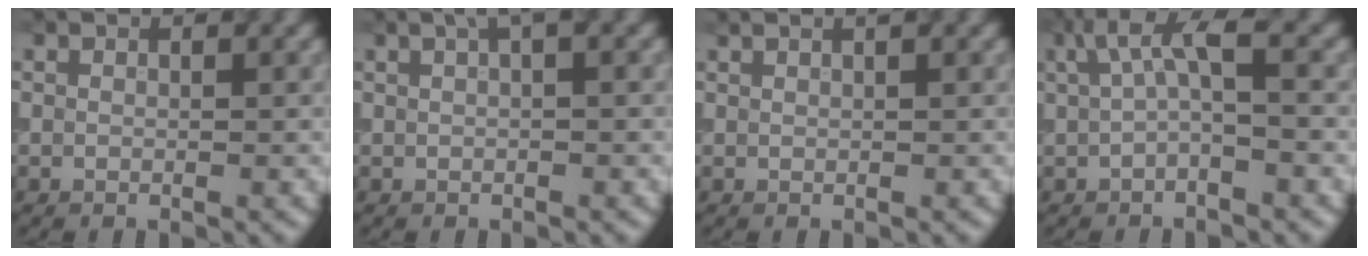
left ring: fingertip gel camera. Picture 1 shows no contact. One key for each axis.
{"total": 2.0, "fx": 0.8, "fy": 0.5, "fz": 1.7, "tx": -0.024, "ty": 0.006, "tz": 0.012}
{"total": 1.0, "fx": 0.7, "fy": 0.3, "fz": 0.7, "tx": -0.005, "ty": -0.001, "tz": 0.004}
{"total": 3.7, "fx": 0.9, "fy": 1.0, "fz": 3.4, "tx": -0.063, "ty": 0.009, "tz": 0.009}